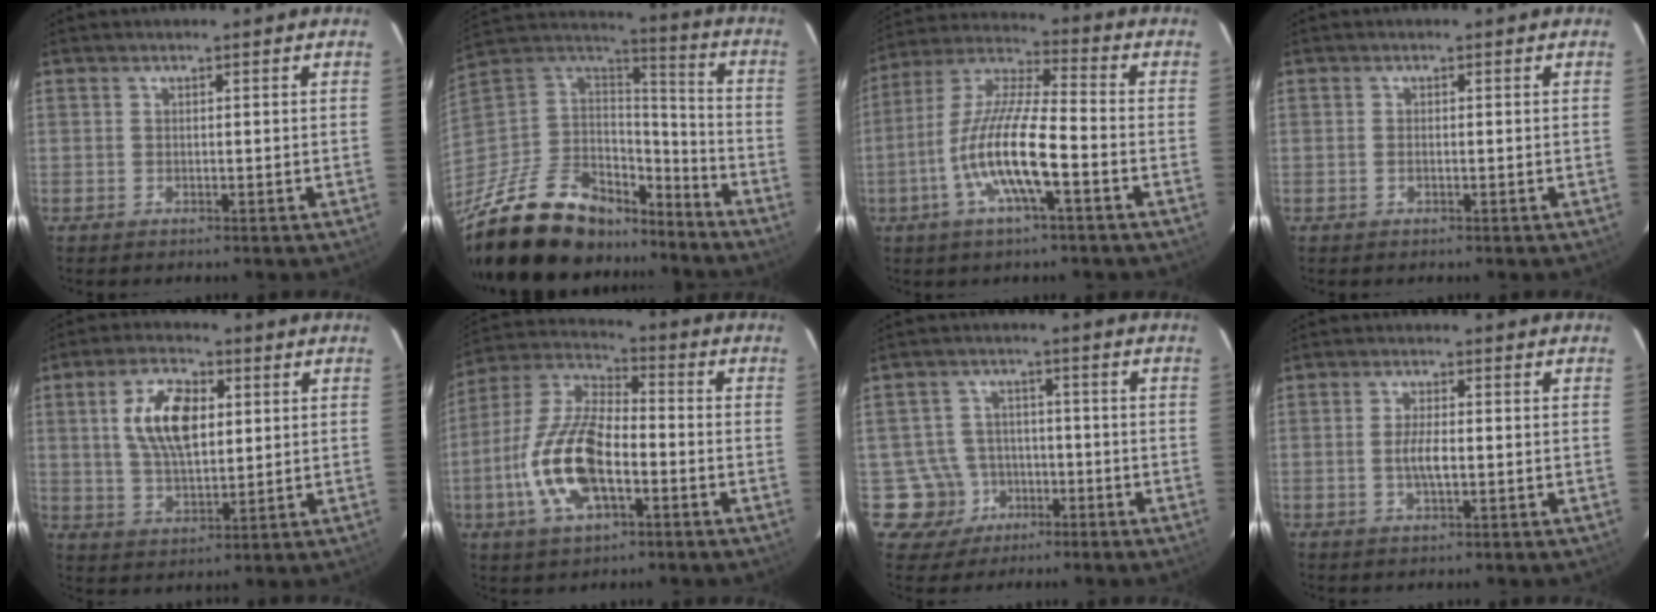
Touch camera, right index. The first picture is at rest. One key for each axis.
{"total": 29.7, "fx": -21.7, "fy": 14.0, "fz": 14.8, "tx": -0.317, "ty": 0.010, "tz": -0.344}
{"total": 13.8, "fx": -5.0, "fy": 2.3, "fz": 12.6, "tx": -0.253, "ty": -0.005, "tz": -0.099}
{"total": 0.6, "fx": -0.2, "fy": 0.3, "fz": 0.5, "tx": -0.012, "ty": 0.000, "tz": -0.005}
{"total": 11.1, "fx": 2.6, "fy": 5.4, "fz": 9.3, "tx": -0.179, "ty": 0.012, "tz": 0.052}
{"total": 16.2, "fx": -4.9, "fy": 7.1, "fz": 13.8, "tx": -0.293, "ty": -0.001, "tz": -0.094}
{"total": 7.8, "fx": -3.2, "fy": 7.1, "fz": 0.0, "tx": -0.017, "ty": 0.028, "tz": -0.044}
{"total": 3.4, "fx": -0.5, "fy": 0.9, "fz": 3.3, "tx": -0.064, "ty": -0.002, "tz": -0.009}